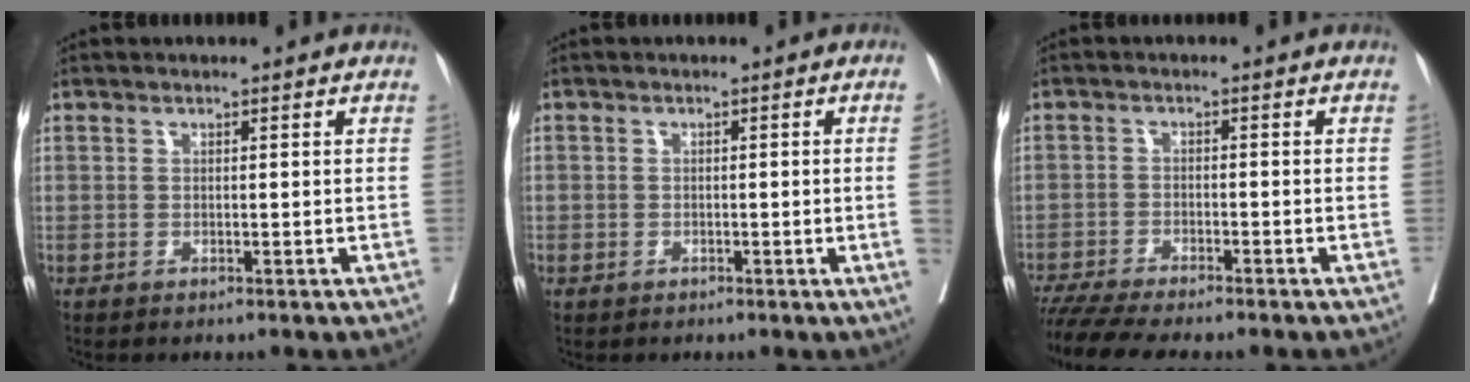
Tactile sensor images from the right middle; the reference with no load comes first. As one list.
[{"total": 1.4, "force": [-0.3, 0.1, 1.3], "torque": [-0.019, 0.004, -0.004]}, {"total": 9.2, "force": [-8.0, 0.2, 4.5], "torque": [-0.062, -0.017, -0.125]}]